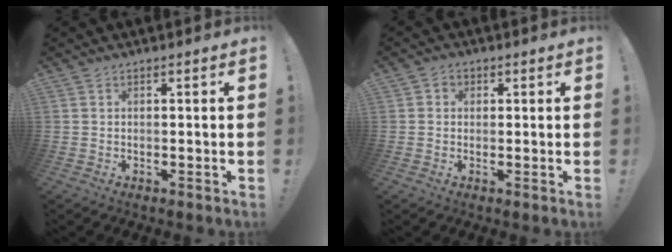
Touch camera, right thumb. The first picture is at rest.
{"total": 2.0, "force": [0.1, 1.9, 0.7], "torque": [-0.010, 0.004, 0.001]}